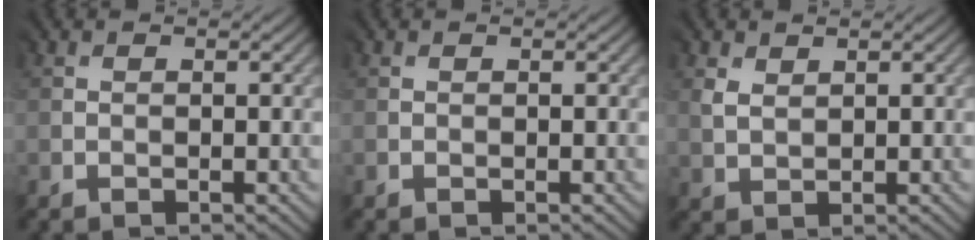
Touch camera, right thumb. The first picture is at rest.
{"total": 0.0}
{"total": 2.3, "force": [1.9, 1.0, -0.6], "torque": [0.007, 0.002, 0.040]}